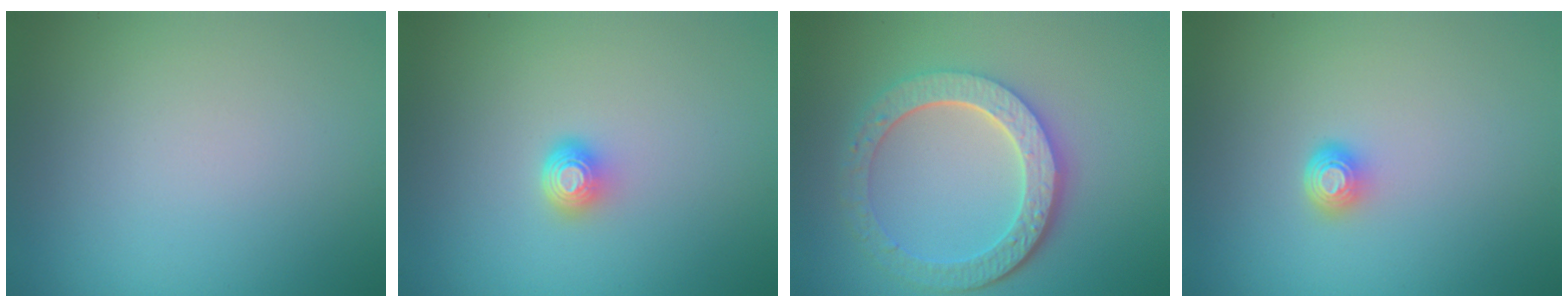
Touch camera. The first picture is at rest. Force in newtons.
{"total": 1.6, "press": 1.2, "slide": 1.1}
{"total": 5.8, "press": 4.5, "slide": 3.6}
{"total": 1.6, "press": 1.2, "slide": 1.0}